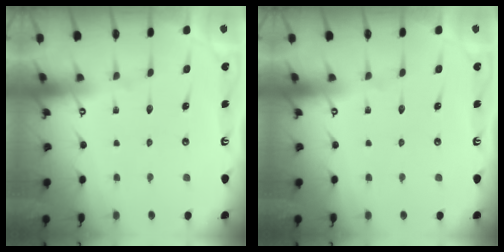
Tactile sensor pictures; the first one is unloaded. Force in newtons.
{"total": 0.0}